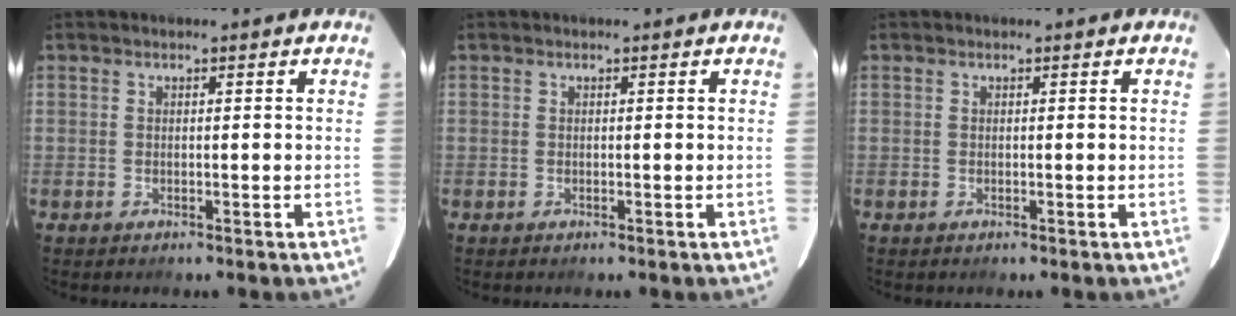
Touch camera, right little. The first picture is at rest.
{"total": 0.0}
{"total": 0.0}